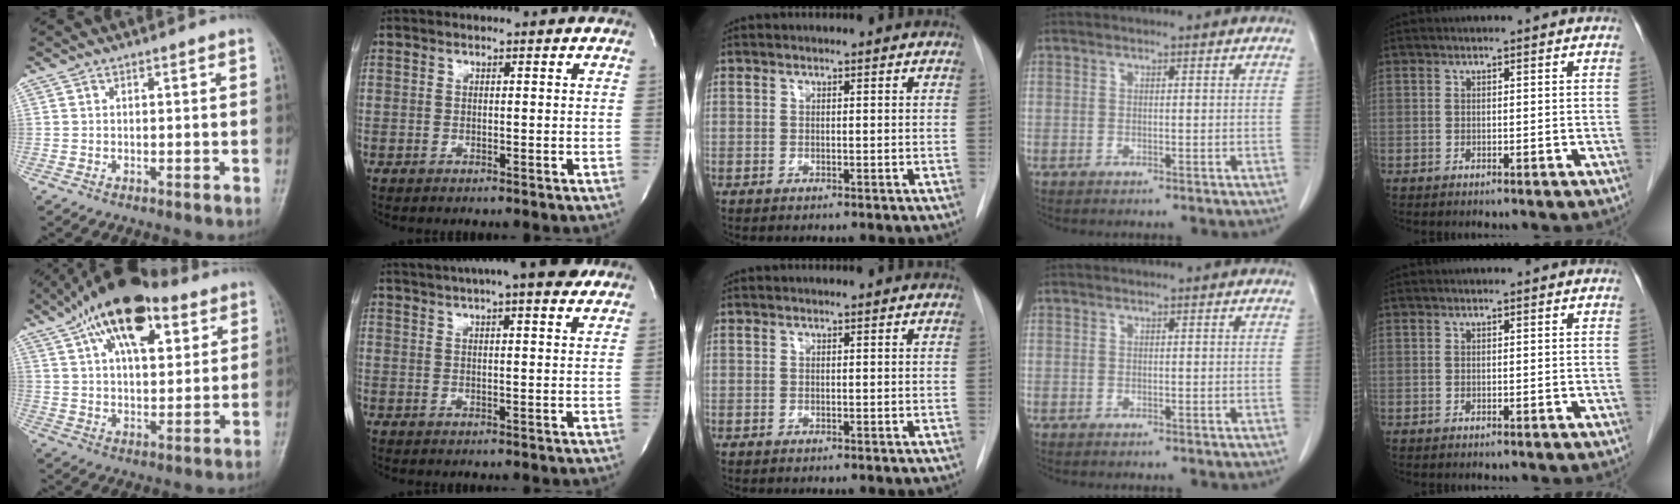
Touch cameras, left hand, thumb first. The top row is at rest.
{"thumb": {"total": 18.0, "force": [9.4, 8.6, 12.6], "torque": [-0.180, -0.016, 0.155]}, "index": {"total": 15.3, "force": [12.3, 1.9, 8.9], "torque": [-0.146, 0.029, 0.163]}}